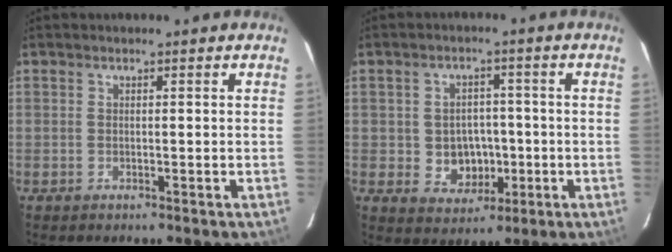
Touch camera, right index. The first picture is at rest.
{"total": 6.8, "force": [-1.1, 6.0, 3.0], "torque": [-0.068, 0.012, 0.001]}